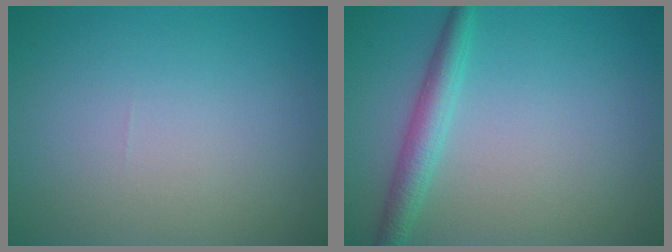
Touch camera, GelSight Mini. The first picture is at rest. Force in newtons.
{"total": 2.7, "press": 2.7, "slide": 0.1}